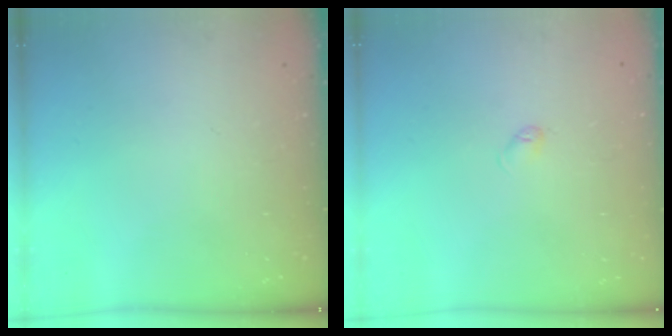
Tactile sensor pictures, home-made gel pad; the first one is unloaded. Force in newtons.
{"total": 3.0, "press": 2.9, "slide": 0.6}